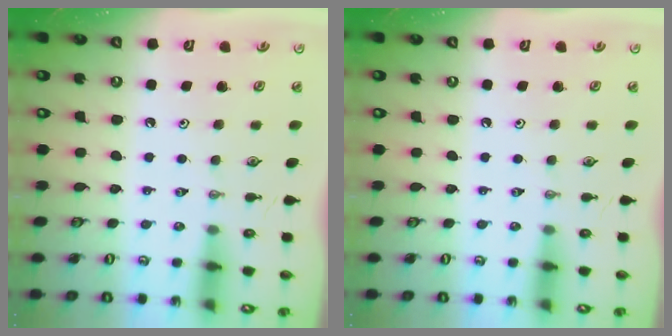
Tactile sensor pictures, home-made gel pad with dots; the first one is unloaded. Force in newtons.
{"total": 0.0}